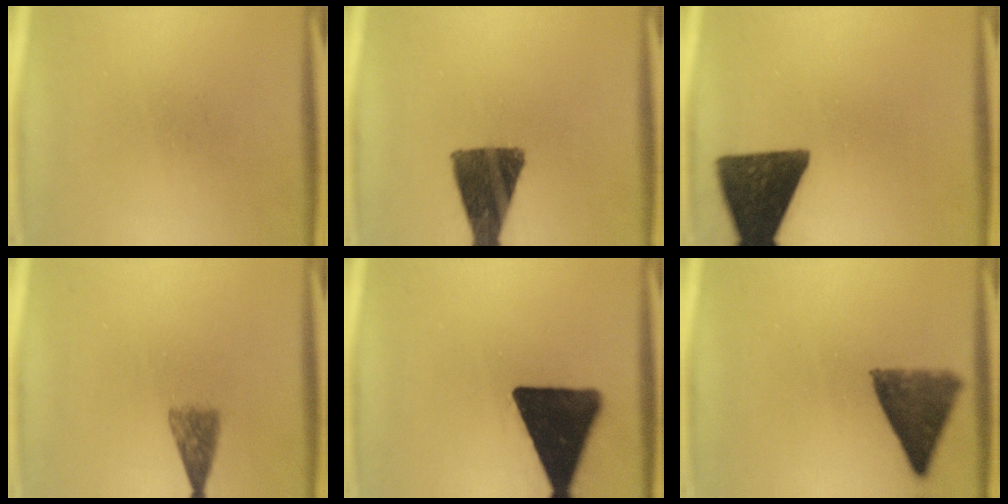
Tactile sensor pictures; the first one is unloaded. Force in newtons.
{"total": 12.4}
{"total": 14.2}
{"total": 3.4}
{"total": 18.1}
{"total": 9.7}